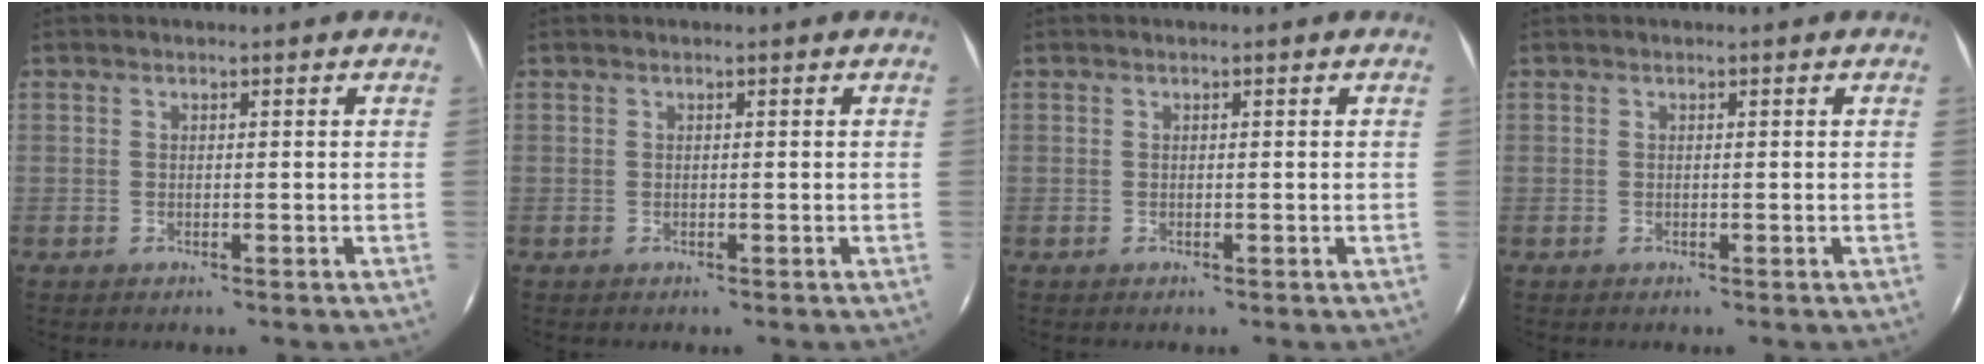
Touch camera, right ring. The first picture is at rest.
{"total": 0.0}
{"total": 0.0}
{"total": 0.0}